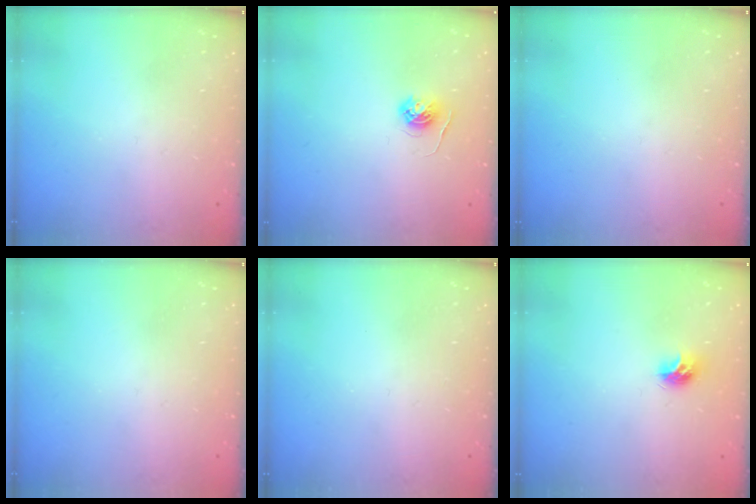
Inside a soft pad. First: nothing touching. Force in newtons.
{"total": 4.8, "press": 4.7, "slide": 0.5}
{"total": 0.0}
{"total": 0.0}
{"total": 0.0}
{"total": 7.5, "press": 7.5, "slide": 0.1}